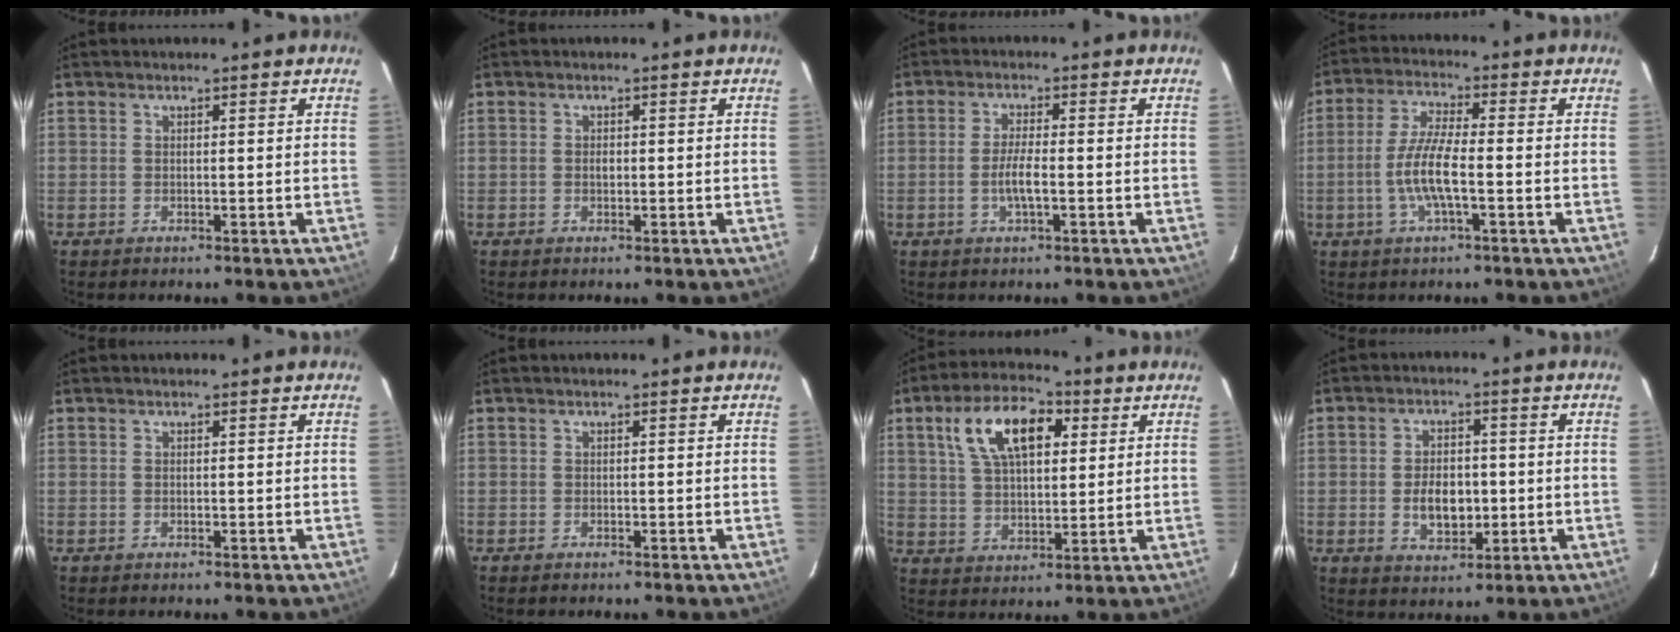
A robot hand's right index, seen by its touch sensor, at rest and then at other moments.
{"total": 1.0, "force": [-0.1, 0.7, 0.7], "torque": [-0.011, 0.002, -0.003]}
{"total": 4.2, "force": [-1.2, 0.6, 3.9], "torque": [-0.076, -0.002, -0.022]}
{"total": 8.1, "force": [-2.1, 1.3, 7.7], "torque": [-0.159, 0.001, -0.042]}
{"total": 0.0}
{"total": 0.5, "force": [-0.5, 0.2, 0.1], "torque": [-0.004, -0.002, -0.009]}
{"total": 13.6, "force": [5.3, 6.9, 10.5], "torque": [-0.191, 0.033, 0.095]}
{"total": 7.3, "force": [-1.1, 4.6, 5.6], "torque": [-0.106, 0.003, -0.010]}